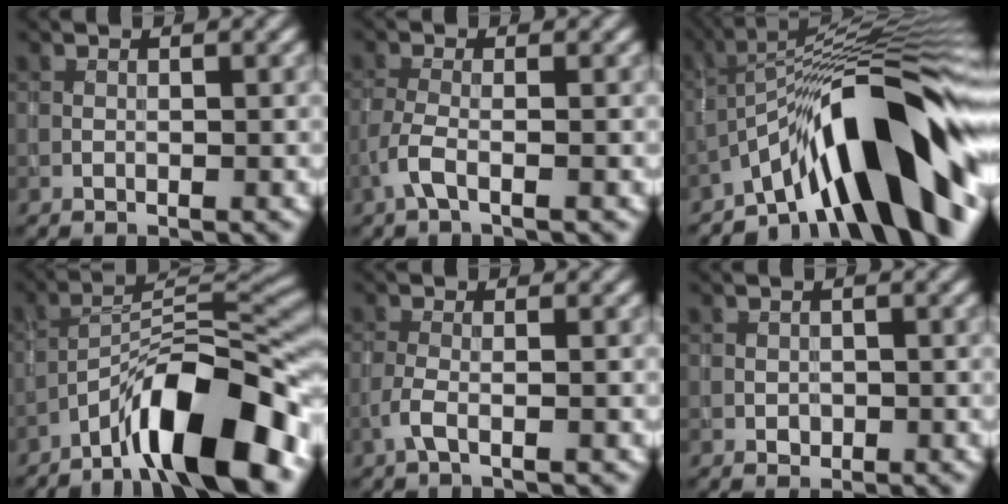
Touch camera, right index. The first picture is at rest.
{"total": 2.0, "force": [-1.2, 0.4, 1.6], "torque": [-0.036, -0.002, -0.032]}
{"total": 14.1, "force": [-6.3, 4.1, 11.9], "torque": [-0.163, 0.029, -0.105]}
{"total": 11.4, "force": [-7.0, 2.9, 8.6], "torque": [-0.123, 0.019, -0.124]}
{"total": 1.6, "force": [-0.8, 0.3, 1.4], "torque": [-0.031, -0.001, -0.022]}
{"total": 0.7, "force": [0.0, 0.7, 0.1], "torque": [0.000, -0.002, 0.000]}